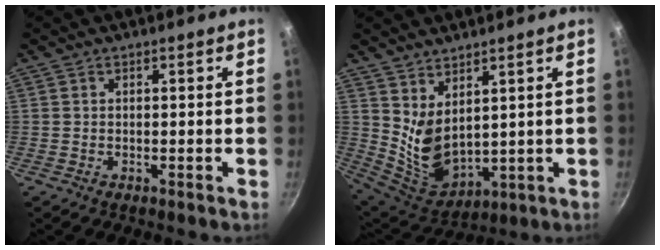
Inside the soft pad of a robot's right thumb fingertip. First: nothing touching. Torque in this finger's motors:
{"motor_torque": [-0.90, 1.17, 0.95, 0.34, 0.14]}